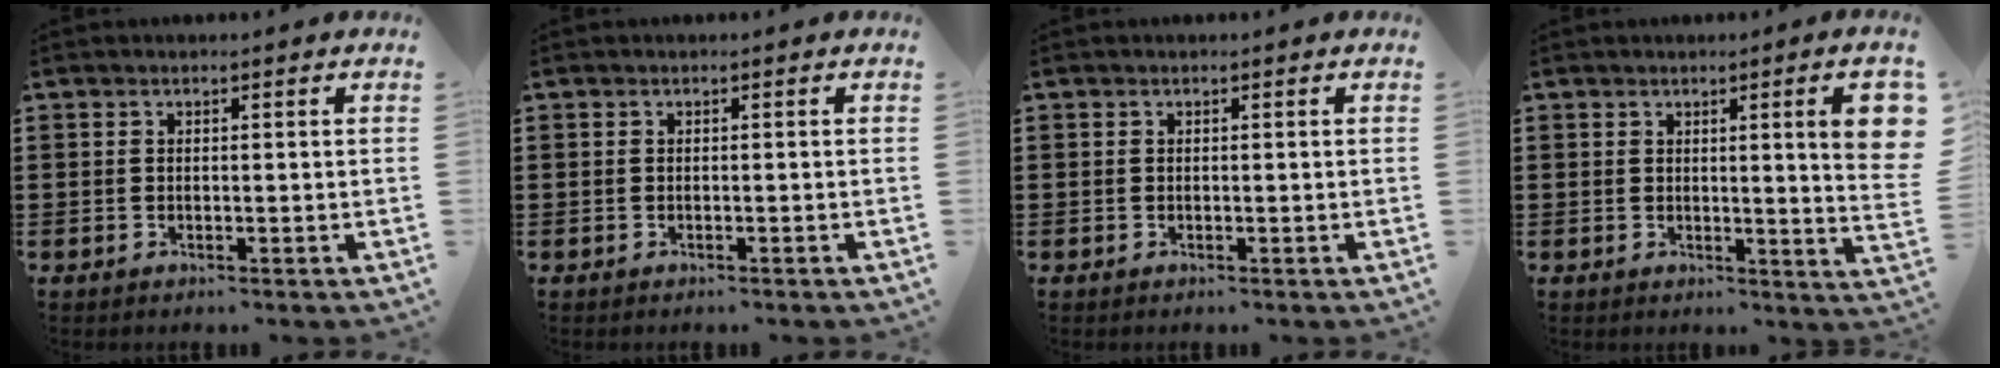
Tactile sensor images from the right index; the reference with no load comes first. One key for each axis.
{"total": 0.0}
{"total": 0.0}
{"total": 6.3, "fx": 1.9, "fy": 0.3, "fz": 6.0, "tx": -0.088, "ty": -0.011, "tz": 0.024}